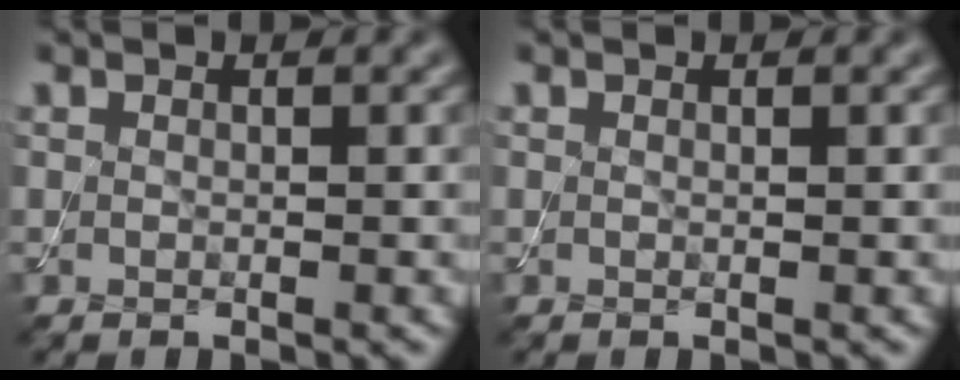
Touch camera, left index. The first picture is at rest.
{"total": 0.0}